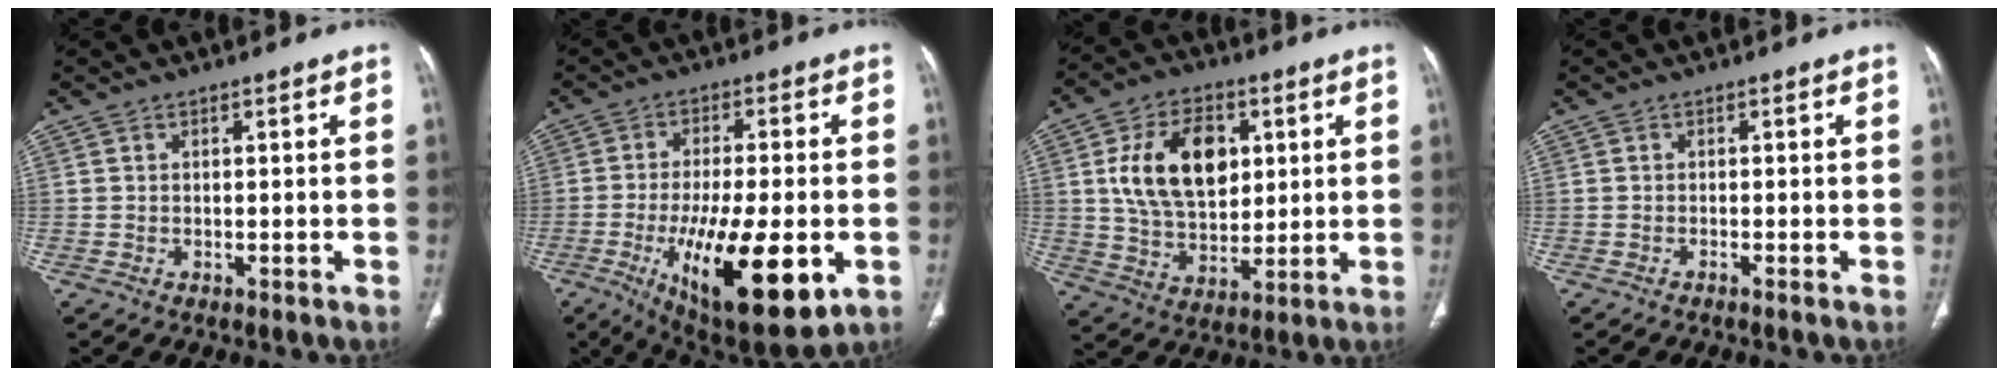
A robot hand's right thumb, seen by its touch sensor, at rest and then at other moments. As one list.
[{"total": 21.1, "force": [-6.3, 7.1, 18.8], "torque": [-0.303, -0.015, -0.084]}, {"total": 16.2, "force": [4.0, 10.6, 11.6], "torque": [-0.161, -0.006, 0.075]}, {"total": 0.5, "force": [-0.4, -0.1, 0.3], "torque": [-0.006, 0.002, -0.009]}]